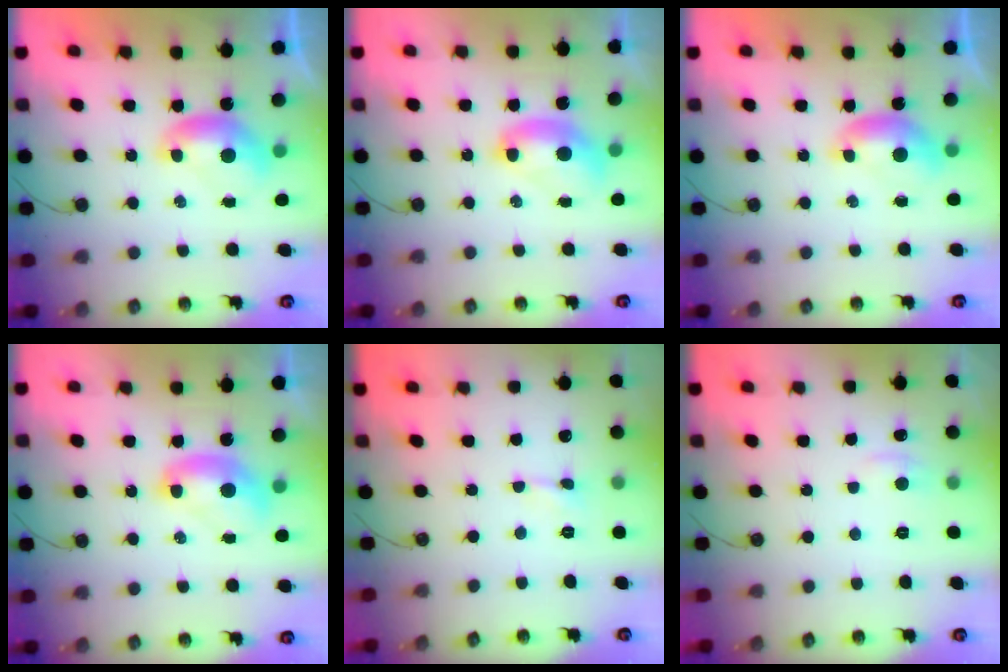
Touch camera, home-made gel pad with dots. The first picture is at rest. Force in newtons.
{"total": 2.7, "press": 2.7, "slide": 0.1}
{"total": 0.7, "press": 0.6, "slide": 0.3}
{"total": 2.0, "press": 2.0, "slide": 0.2}
{"total": 0.6, "press": 0.5, "slide": 0.3}
{"total": 1.4, "press": 1.3, "slide": 0.6}